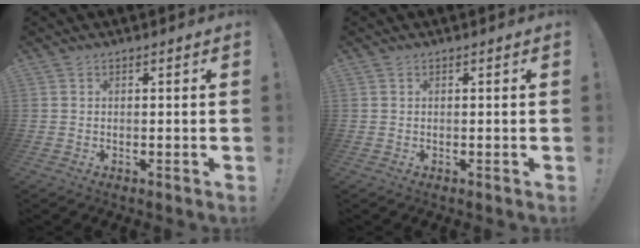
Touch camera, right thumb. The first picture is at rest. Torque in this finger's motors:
{"motor_torque": [-0.01, 0.15, -0.16, 0.09, 0.00]}